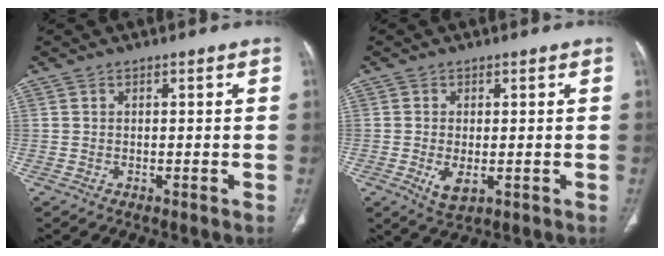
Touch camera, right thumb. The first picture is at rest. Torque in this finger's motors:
{"motor_torque": [-0.23, 0.19, 0.18, 0.32, 0.12]}